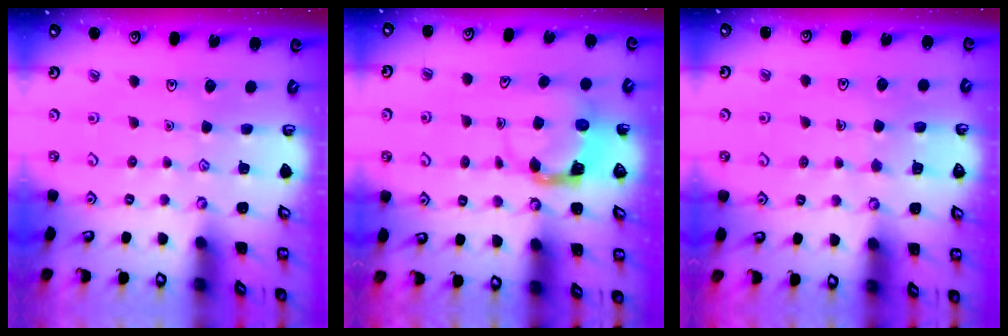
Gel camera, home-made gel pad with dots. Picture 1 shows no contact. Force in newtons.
{"total": 3.9, "press": 3.9, "slide": 0.7}
{"total": 3.9, "press": 3.8, "slide": 0.3}